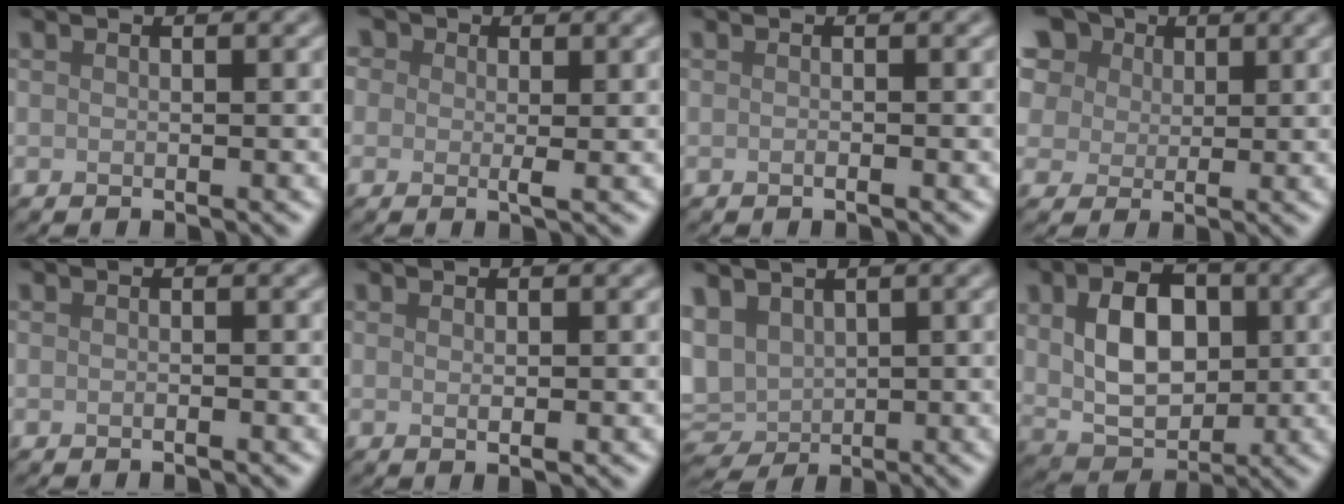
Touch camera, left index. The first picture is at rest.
{"total": 2.5, "force": [0.8, 1.8, 1.6], "torque": [-0.017, 0.004, -0.001]}
{"total": 0.9, "force": [-0.3, 0.2, 0.8], "torque": [-0.008, 0.000, -0.007]}
{"total": 15.0, "force": [8.1, 10.4, 7.0], "torque": [-0.179, 0.054, 0.125]}
{"total": 0.5, "force": [-0.3, 0.1, 0.5], "torque": [-0.007, 0.000, -0.005]}
{"total": 1.2, "force": [0.1, 0.2, 1.1], "torque": [-0.018, 0.001, 0.002]}
{"total": 4.2, "force": [1.5, 2.9, 2.6], "torque": [-0.068, 0.002, 0.028]}
{"total": 6.9, "force": [0.9, 4.8, 5.0], "torque": [-0.088, 0.000, 0.017]}